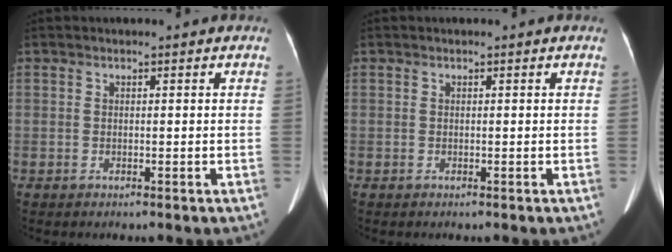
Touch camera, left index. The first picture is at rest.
{"total": 0.0}